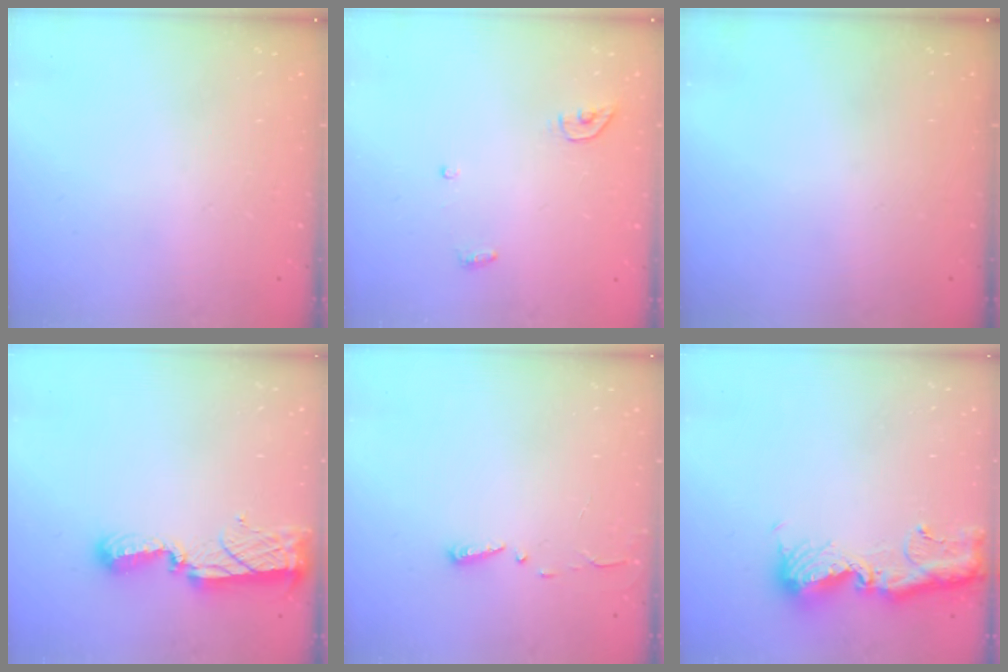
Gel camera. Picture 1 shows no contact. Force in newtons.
{"total": 3.9, "press": 3.8, "slide": 0.3}
{"total": 0.0}
{"total": 8.7, "press": 8.7, "slide": 0.7}
{"total": 3.0, "press": 2.9, "slide": 0.3}
{"total": 14.1, "press": 14.0, "slide": 1.5}